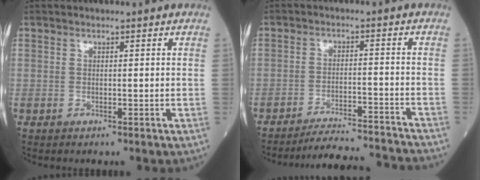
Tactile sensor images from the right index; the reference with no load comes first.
{"total": 13.1, "force": [-12.8, -0.3, 2.5], "torque": [-0.035, -0.004, -0.178]}